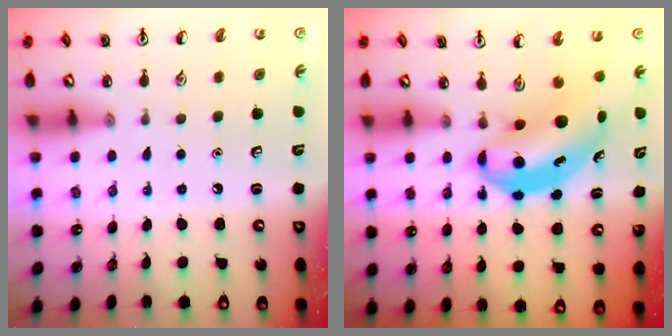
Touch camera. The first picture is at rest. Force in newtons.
{"total": 6.1, "press": 5.9, "slide": 1.6}